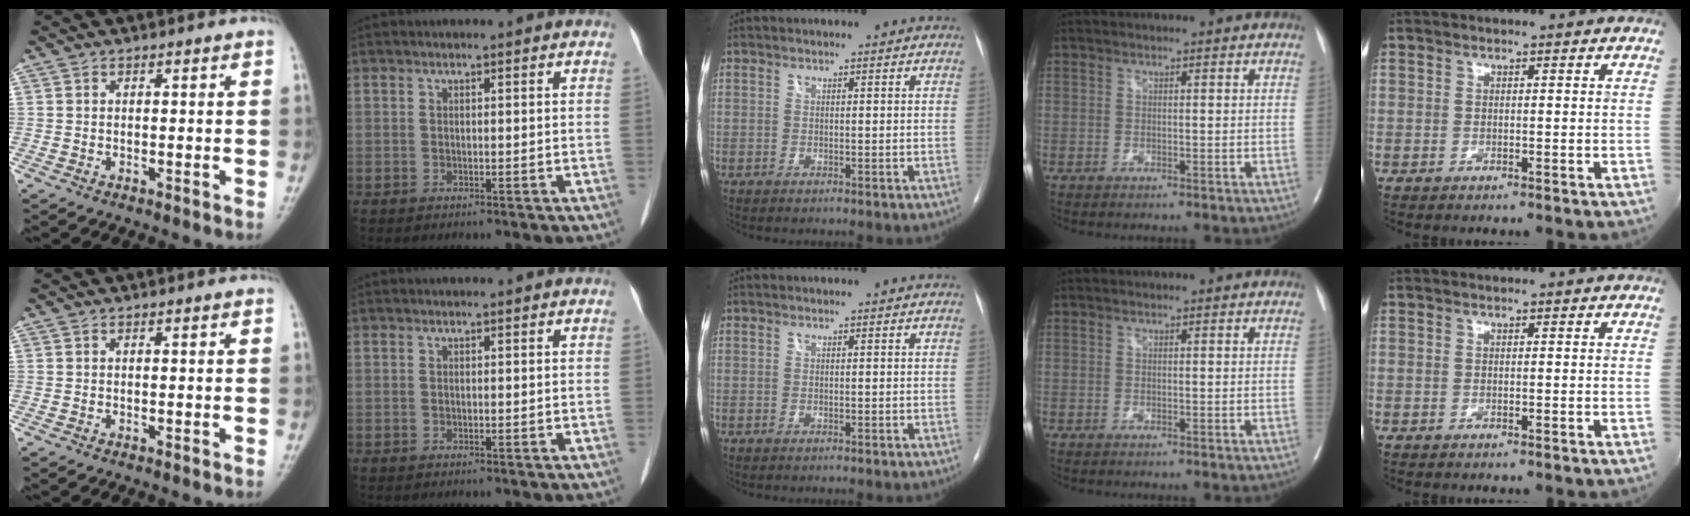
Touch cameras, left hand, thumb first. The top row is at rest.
{}